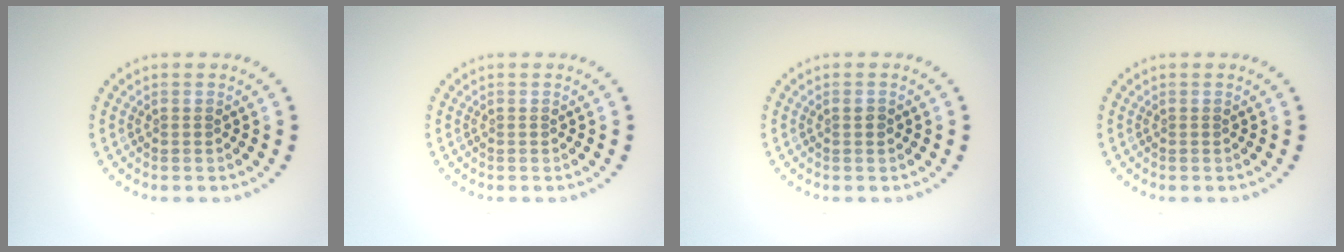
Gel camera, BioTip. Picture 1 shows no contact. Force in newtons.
{"total": 0.0}
{"total": 0.9, "press": 0.8, "slide": 0.1}
{"total": 0.0}